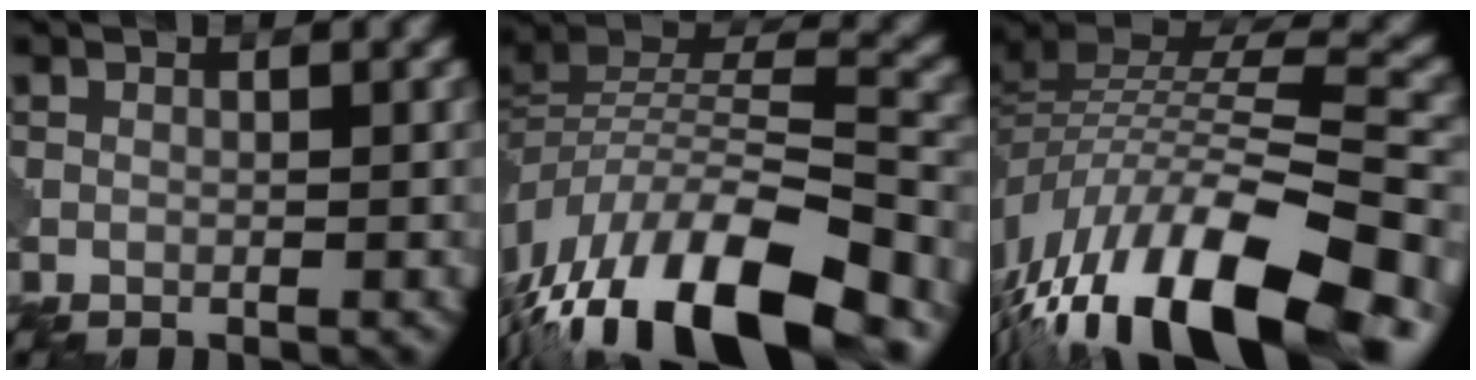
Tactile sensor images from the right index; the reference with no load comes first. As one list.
[{"total": 15.6, "force": [-10.4, 5.0, 10.5], "torque": [-0.202, 0.011, -0.179]}, {"total": 15.1, "force": [-9.1, 5.7, 10.6], "torque": [-0.208, 0.020, -0.165]}]